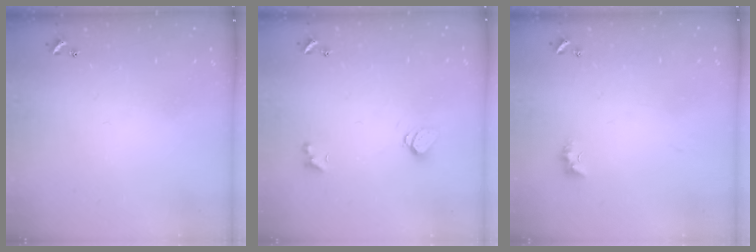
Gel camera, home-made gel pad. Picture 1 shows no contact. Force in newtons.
{"total": 2.2, "press": 2.2, "slide": 0.5}
{"total": 3.9, "press": 3.8, "slide": 1.0}